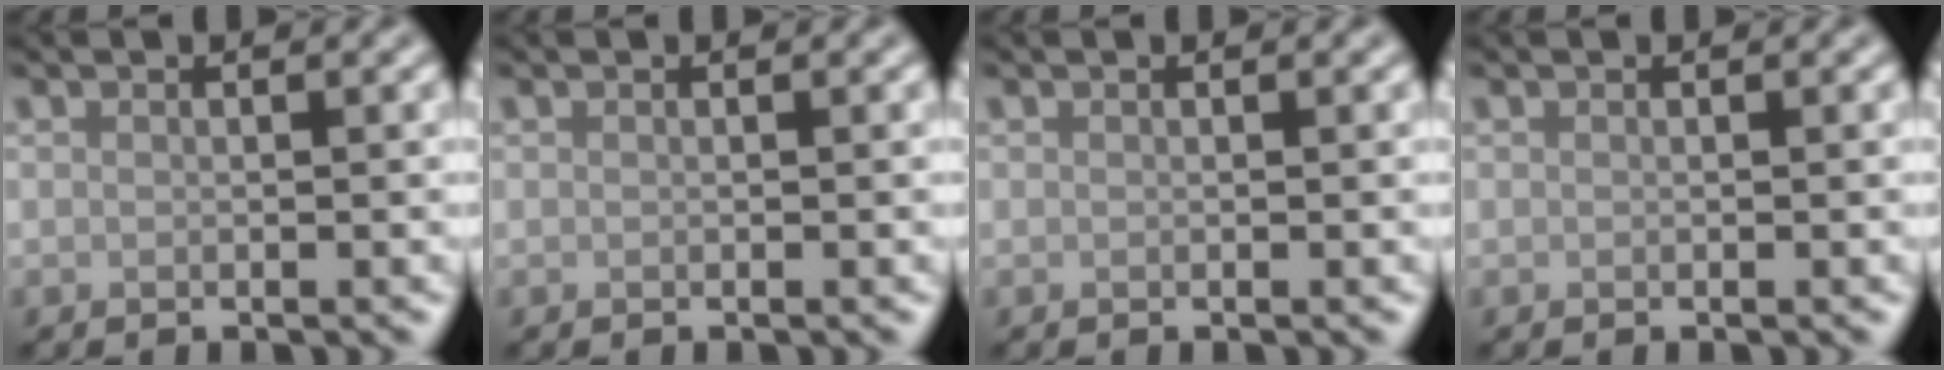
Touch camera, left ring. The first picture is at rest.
{"total": 0.0}
{"total": 0.0}
{"total": 0.0}